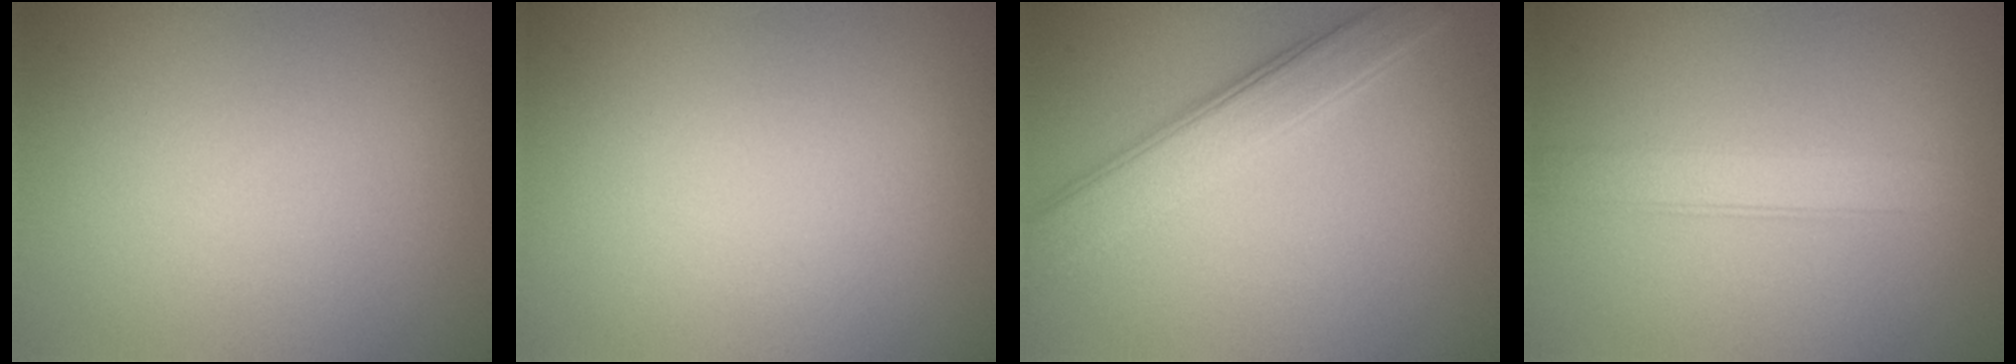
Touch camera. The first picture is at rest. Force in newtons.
{"total": 0.0}
{"total": 4.5, "press": 4.5, "slide": 0.1}
{"total": 2.5, "press": 2.5, "slide": 0.1}